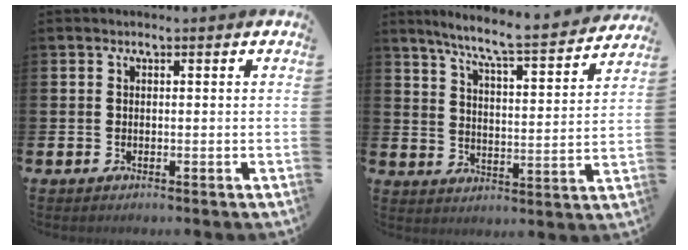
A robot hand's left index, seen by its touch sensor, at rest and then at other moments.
{"total": 7.6, "force": [6.9, 0.1, 3.1], "torque": [-0.080, -0.053, 0.113]}